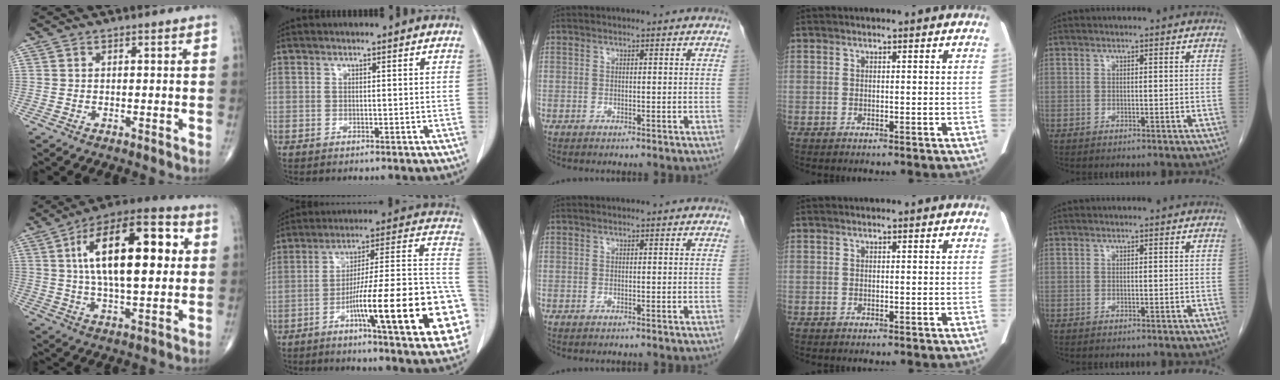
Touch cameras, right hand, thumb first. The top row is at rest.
{"thumb": {"total": 22.2, "force": [4.6, 9.3, 19.7], "torque": [-0.306, 0.011, 0.066]}, "index": {"total": 24.6, "force": [-8.3, 2.0, 23.1], "torque": [-0.249, 0.009, -0.118]}}